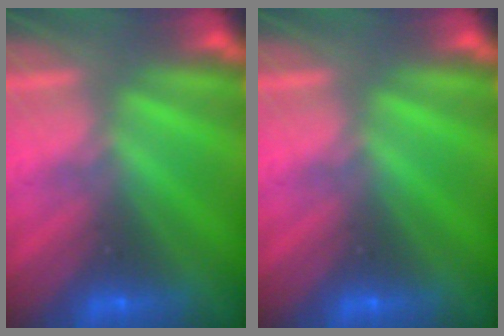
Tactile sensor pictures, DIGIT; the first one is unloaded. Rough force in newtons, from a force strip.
{"total": 0.0}